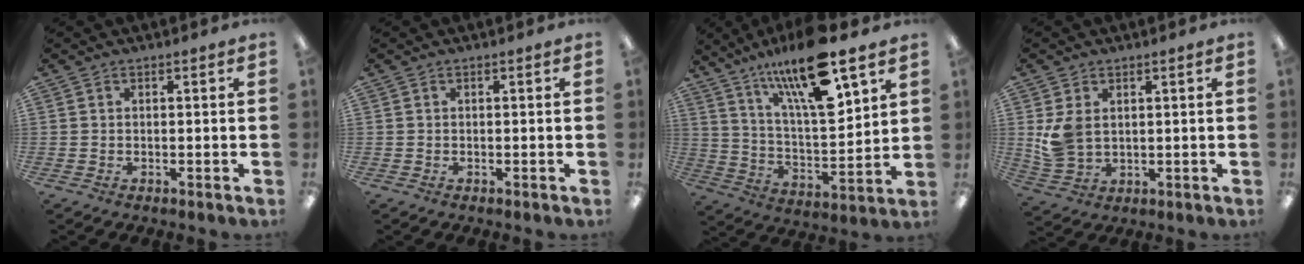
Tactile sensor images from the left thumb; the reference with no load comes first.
{"total": 0.0}
{"total": 19.3, "force": [13.5, 4.7, 13.0], "torque": [-0.222, -0.080, 0.222]}
{"total": 6.5, "force": [1.9, 4.6, 4.3], "torque": [-0.090, -0.002, 0.037]}